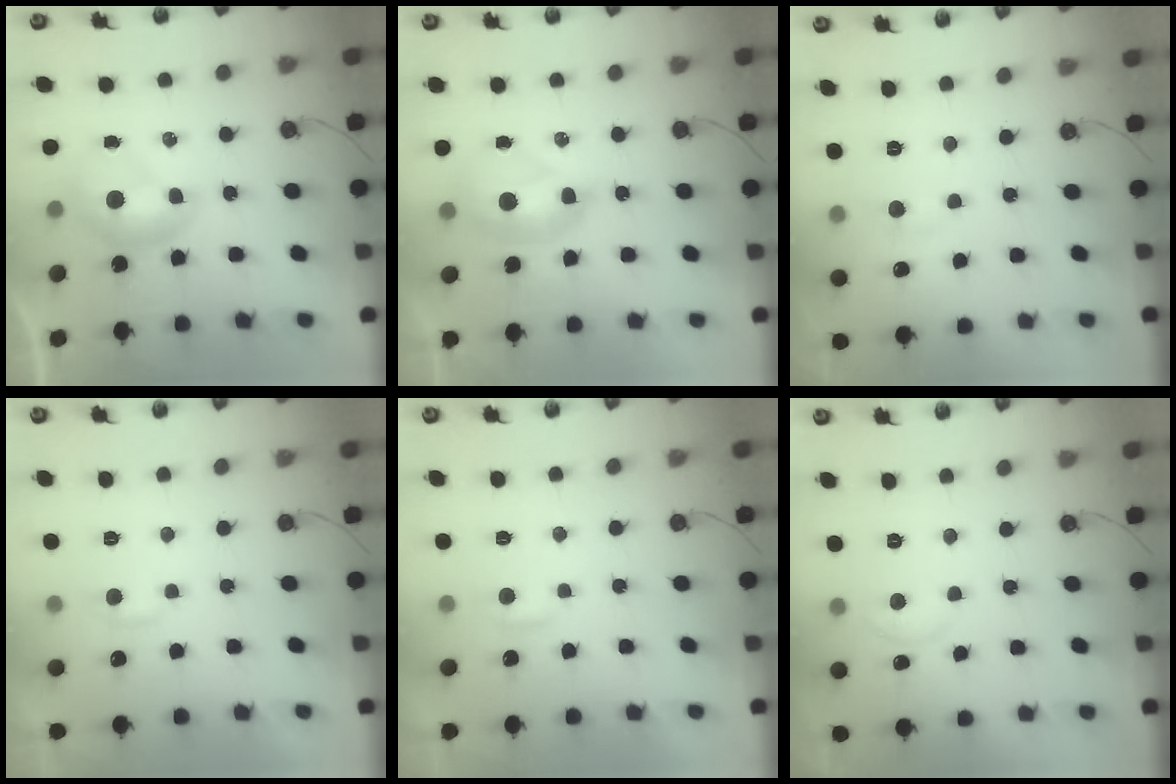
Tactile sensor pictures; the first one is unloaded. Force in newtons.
{"total": 2.5, "press": 2.4, "slide": 0.6}
{"total": 1.1, "press": 0.8, "slide": 0.8}
{"total": 2.2, "press": 2.1, "slide": 0.5}
{"total": 2.2, "press": 2.1, "slide": 0.4}
{"total": 2.0, "press": 2.0, "slide": 0.3}